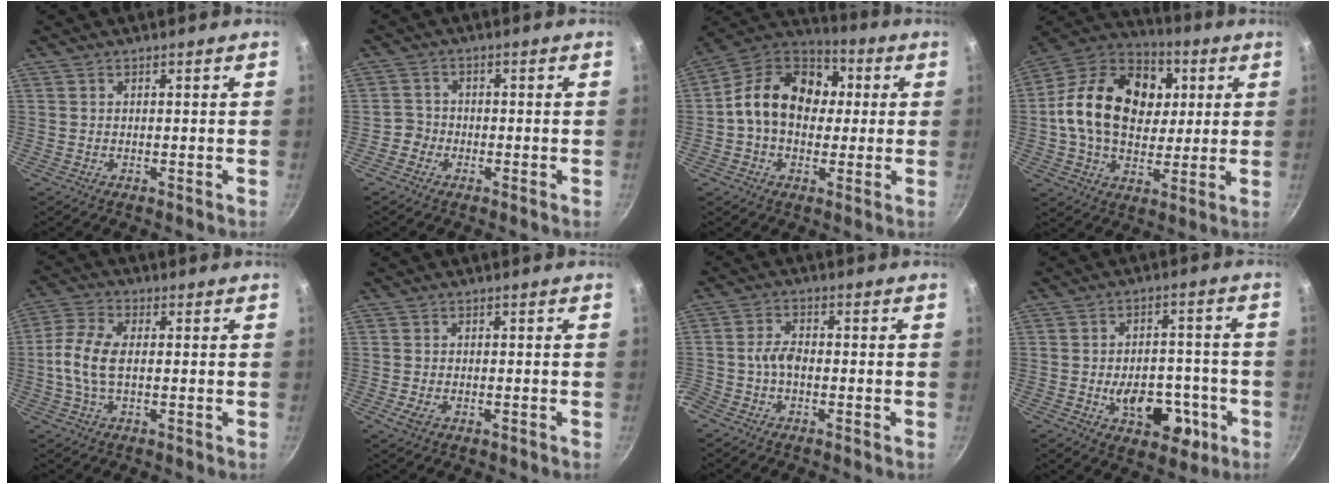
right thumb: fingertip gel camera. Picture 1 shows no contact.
{"total": 2.5, "force": [-1.4, 2.1, 0.2], "torque": [0.011, 0.018, -0.028]}
{"total": 17.1, "force": [1.4, 13.0, 11.1], "torque": [-0.148, 0.033, 0.002]}
{"total": 22.6, "force": [3.5, 16.4, 15.2], "torque": [-0.230, 0.018, 0.047]}
{"total": 8.1, "force": [-0.1, 4.4, 6.8], "torque": [-0.148, 0.017, -0.013]}
{"total": 3.0, "force": [-1.0, 1.8, 2.2], "torque": [-0.042, -0.003, -0.017]}
{"total": 3.9, "force": [-1.5, 2.4, 2.7], "torque": [-0.056, 0.019, -0.037]}
{"total": 12.6, "force": [-3.9, 8.1, 8.9], "torque": [-0.089, 0.021, -0.046]}